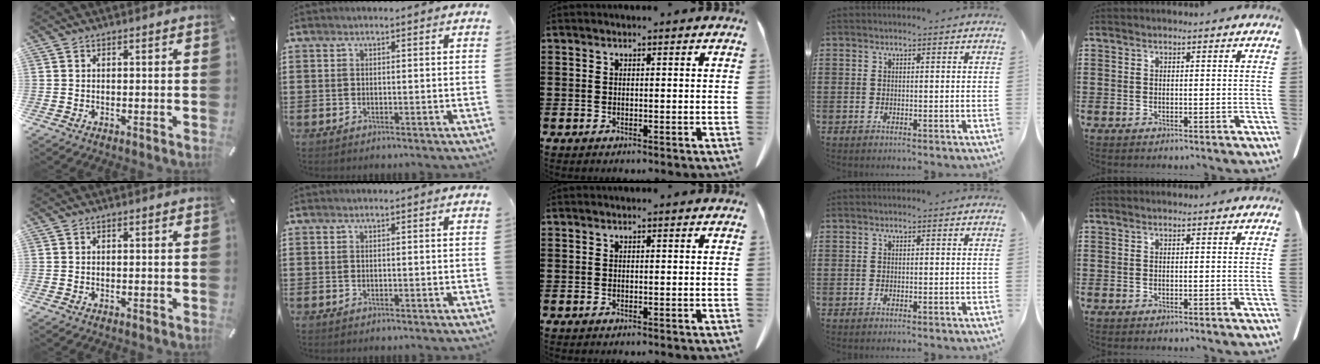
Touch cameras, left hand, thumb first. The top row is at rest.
{}